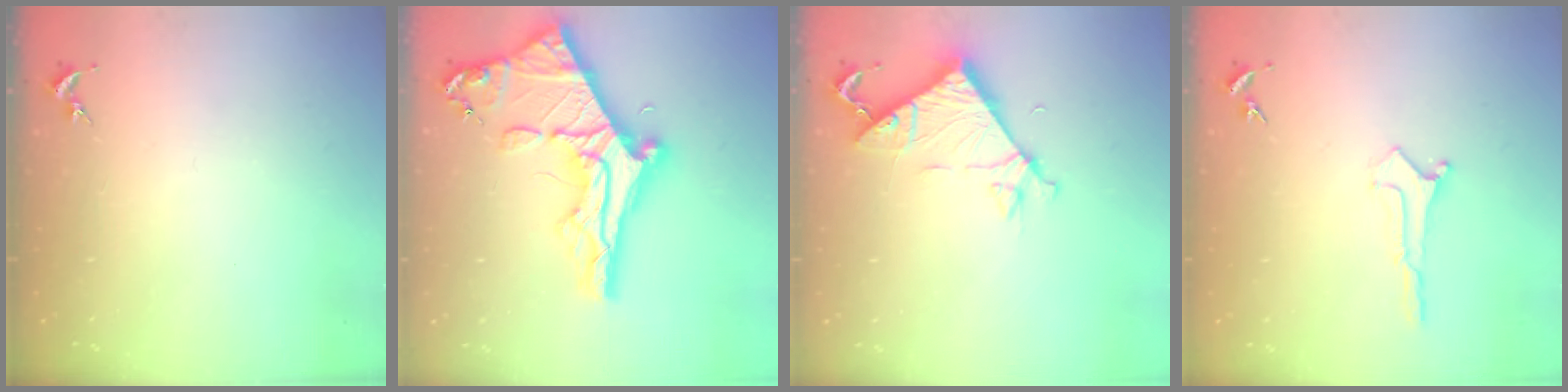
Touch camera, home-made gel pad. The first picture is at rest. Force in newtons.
{"total": 11.4, "press": 11.4, "slide": 1.1}
{"total": 7.2, "press": 7.1, "slide": 0.4}
{"total": 0.0}